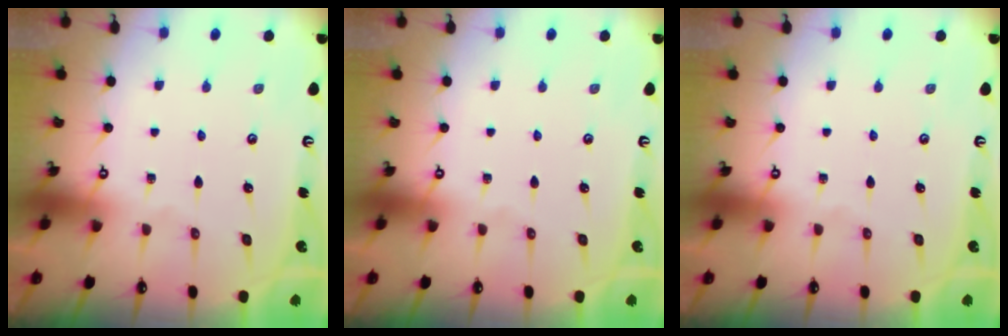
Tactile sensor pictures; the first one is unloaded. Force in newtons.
{"total": 0.0}
{"total": 0.0}